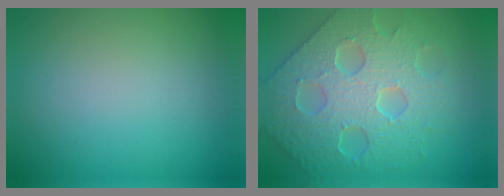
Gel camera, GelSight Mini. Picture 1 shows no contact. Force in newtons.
{"total": 6.9, "press": 6.1, "slide": 3.3}